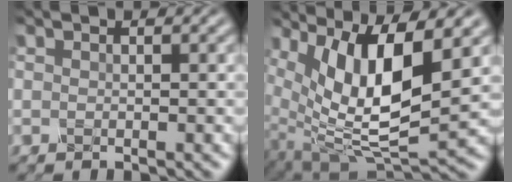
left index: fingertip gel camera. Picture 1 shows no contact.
{"total": 12.6, "force": [4.3, 4.6, 11.0], "torque": [-0.208, -0.006, 0.090]}